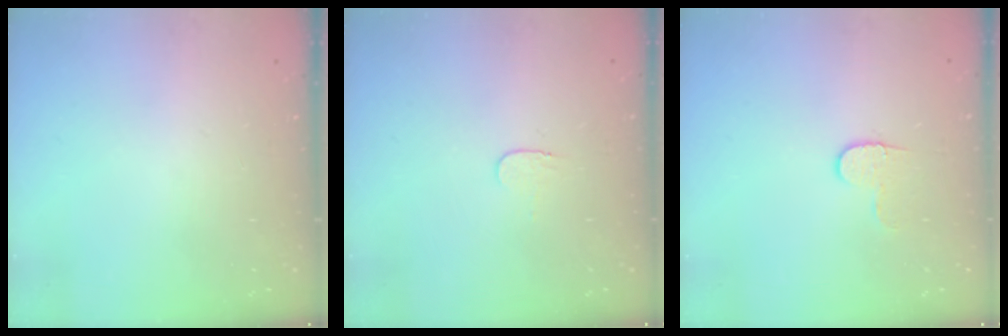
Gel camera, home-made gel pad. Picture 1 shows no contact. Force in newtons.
{"total": 3.7, "press": 3.7, "slide": 0.4}
{"total": 4.9, "press": 4.9, "slide": 0.5}